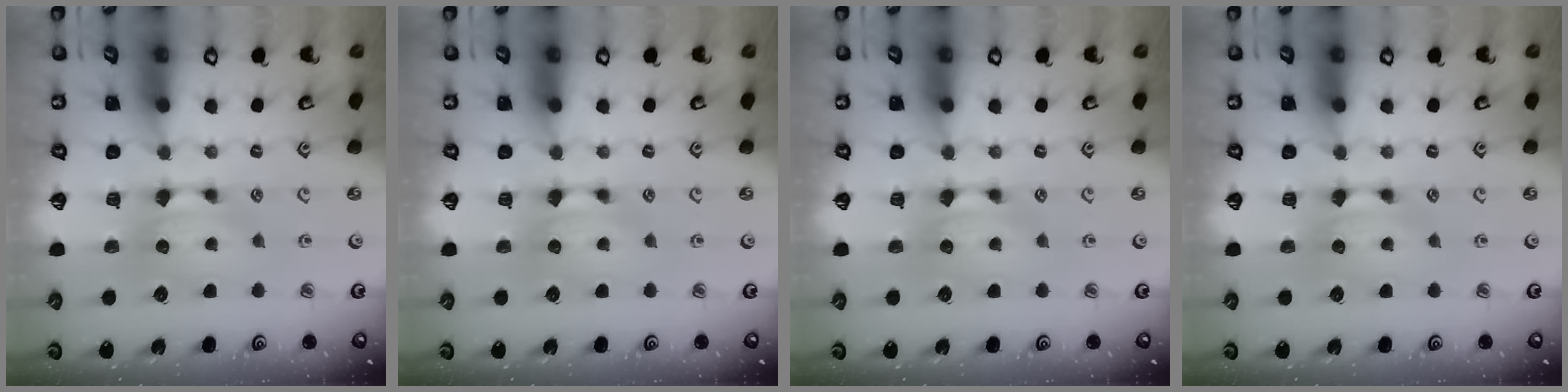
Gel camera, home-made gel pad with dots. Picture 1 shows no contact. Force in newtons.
{"total": 0.0}
{"total": 0.0}
{"total": 0.0}